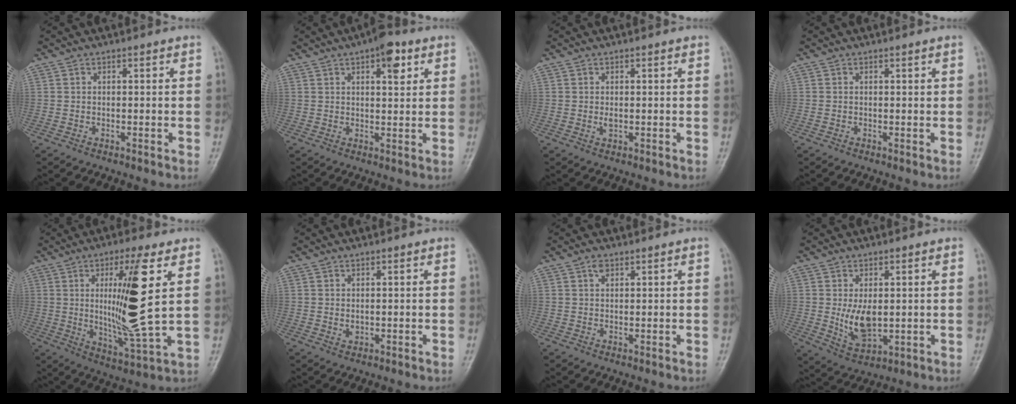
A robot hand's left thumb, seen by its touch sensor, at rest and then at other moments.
{"total": 6.2, "force": [3.1, 2.5, 4.7], "torque": [-0.048, -0.009, 0.037]}
{"total": 0.9, "force": [0.1, 0.5, 0.8], "torque": [-0.011, -0.003, 0.003]}
{"total": 0.0}
{"total": 15.4, "force": [3.4, 1.4, 15.0], "torque": [-0.277, -0.036, 0.063]}
{"total": 1.0, "force": [0.2, 0.6, 0.7], "torque": [-0.009, -0.004, 0.007]}
{"total": 1.1, "force": [0.8, 0.4, 0.7], "torque": [-0.009, 0.000, 0.014]}
{"total": 8.2, "force": [0.3, 4.6, 6.8], "torque": [-0.107, -0.020, 0.021]}